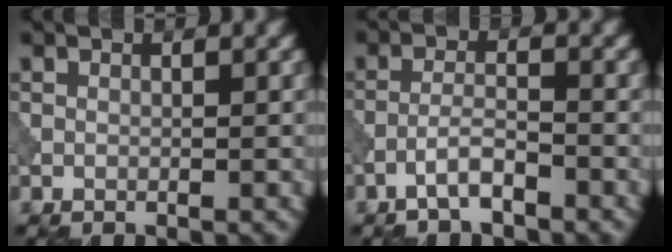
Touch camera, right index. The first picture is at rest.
{"total": 2.5, "force": [-1.7, 0.5, 1.7], "torque": [-0.032, 0.009, -0.039]}